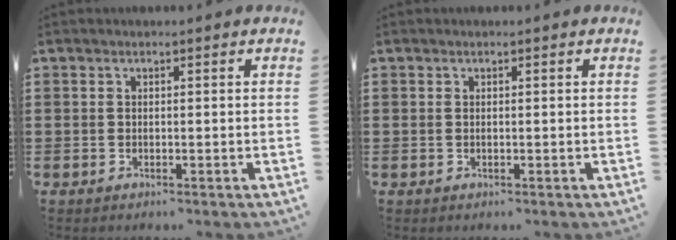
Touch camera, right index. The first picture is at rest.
{"total": 0.0}